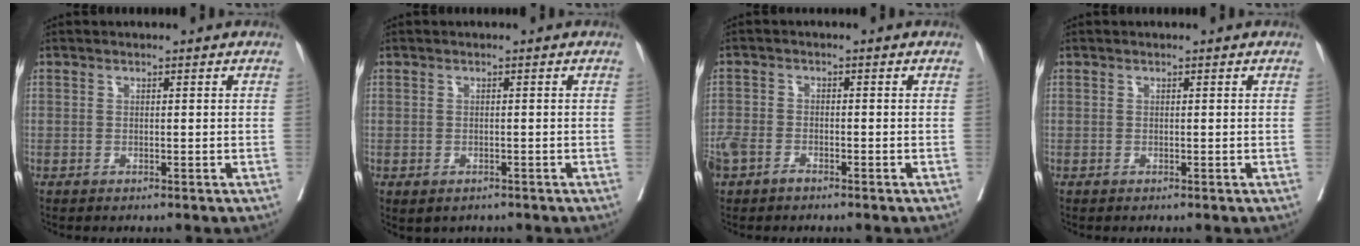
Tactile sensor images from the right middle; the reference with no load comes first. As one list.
[{"total": 2.3, "force": [-1.6, 1.4, 0.9], "torque": [-0.014, -0.004, -0.015]}, {"total": 7.4, "force": [-4.5, 4.8, 3.4], "torque": [-0.102, 0.002, -0.081]}, {"total": 0.0}]